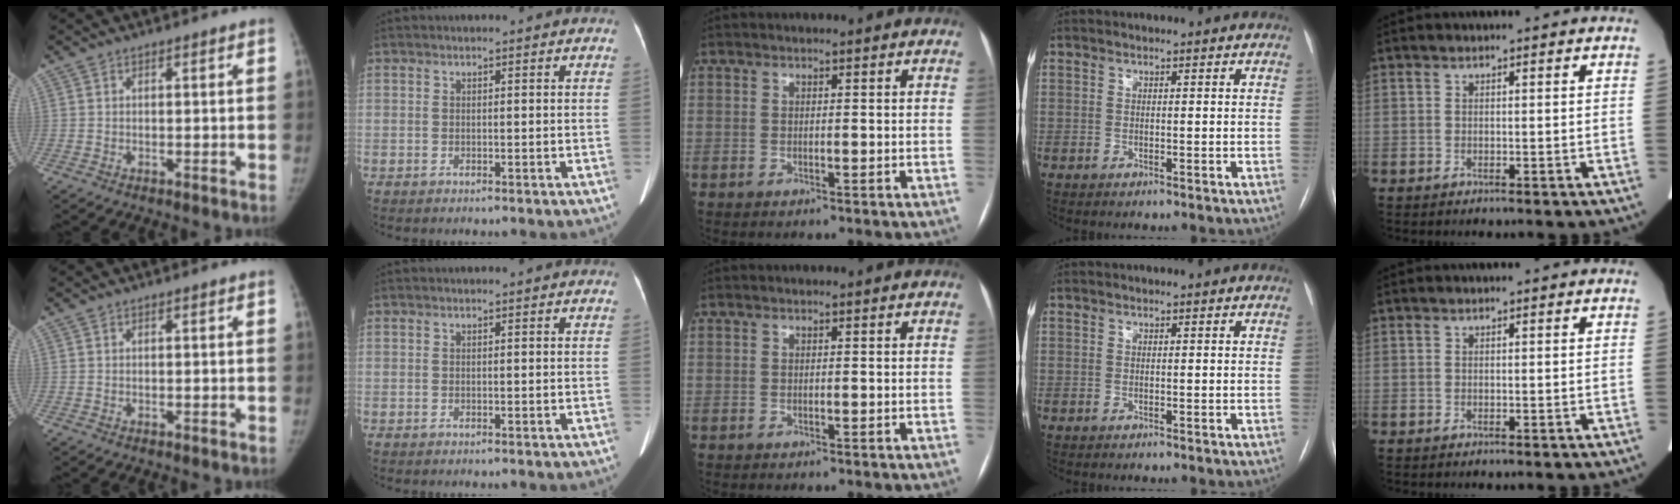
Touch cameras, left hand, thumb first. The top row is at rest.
{}